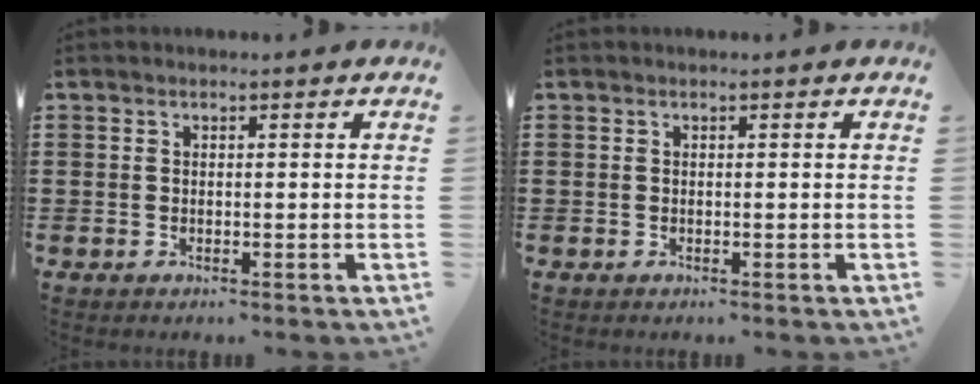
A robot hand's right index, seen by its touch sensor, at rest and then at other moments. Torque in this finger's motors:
{"motor_torque": [-0.09, 0.08, 0.00, 0.00]}